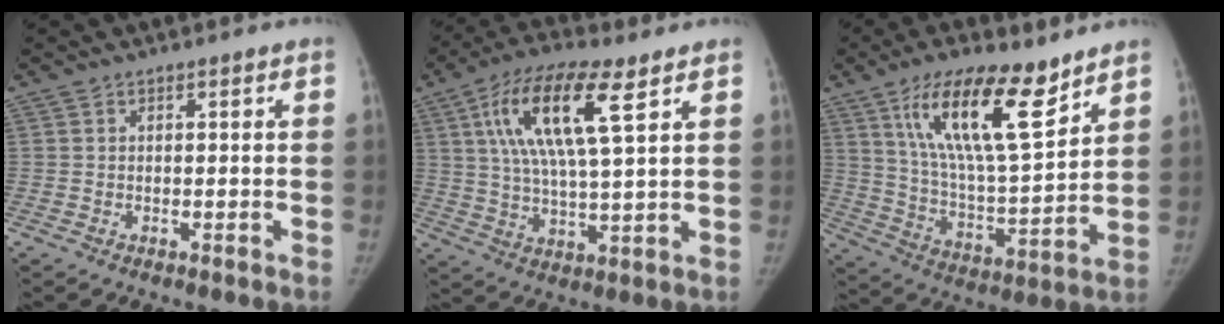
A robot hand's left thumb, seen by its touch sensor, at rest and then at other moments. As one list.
[{"total": 15.7, "force": [6.3, 4.4, 13.7], "torque": [-0.263, -0.008, 0.112]}, {"total": 19.2, "force": [11.3, 5.9, 14.4], "torque": [-0.222, -0.060, 0.208]}]